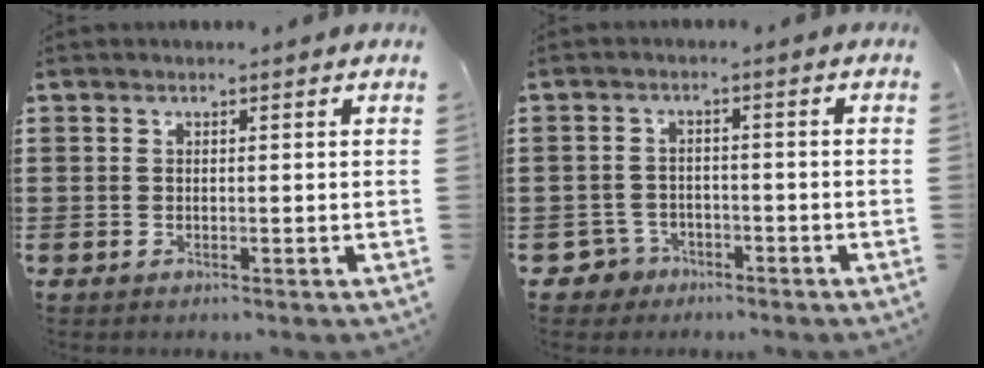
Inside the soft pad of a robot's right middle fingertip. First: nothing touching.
{"total": 3.0, "force": [-2.3, 1.8, 0.4], "torque": [-0.022, 0.002, -0.052]}